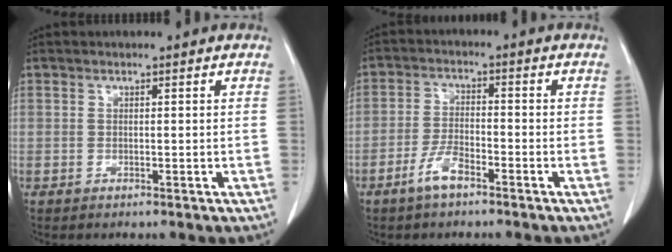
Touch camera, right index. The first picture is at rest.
{"total": 4.6, "force": [-3.1, 1.2, 3.1], "torque": [-0.068, 0.000, -0.061]}